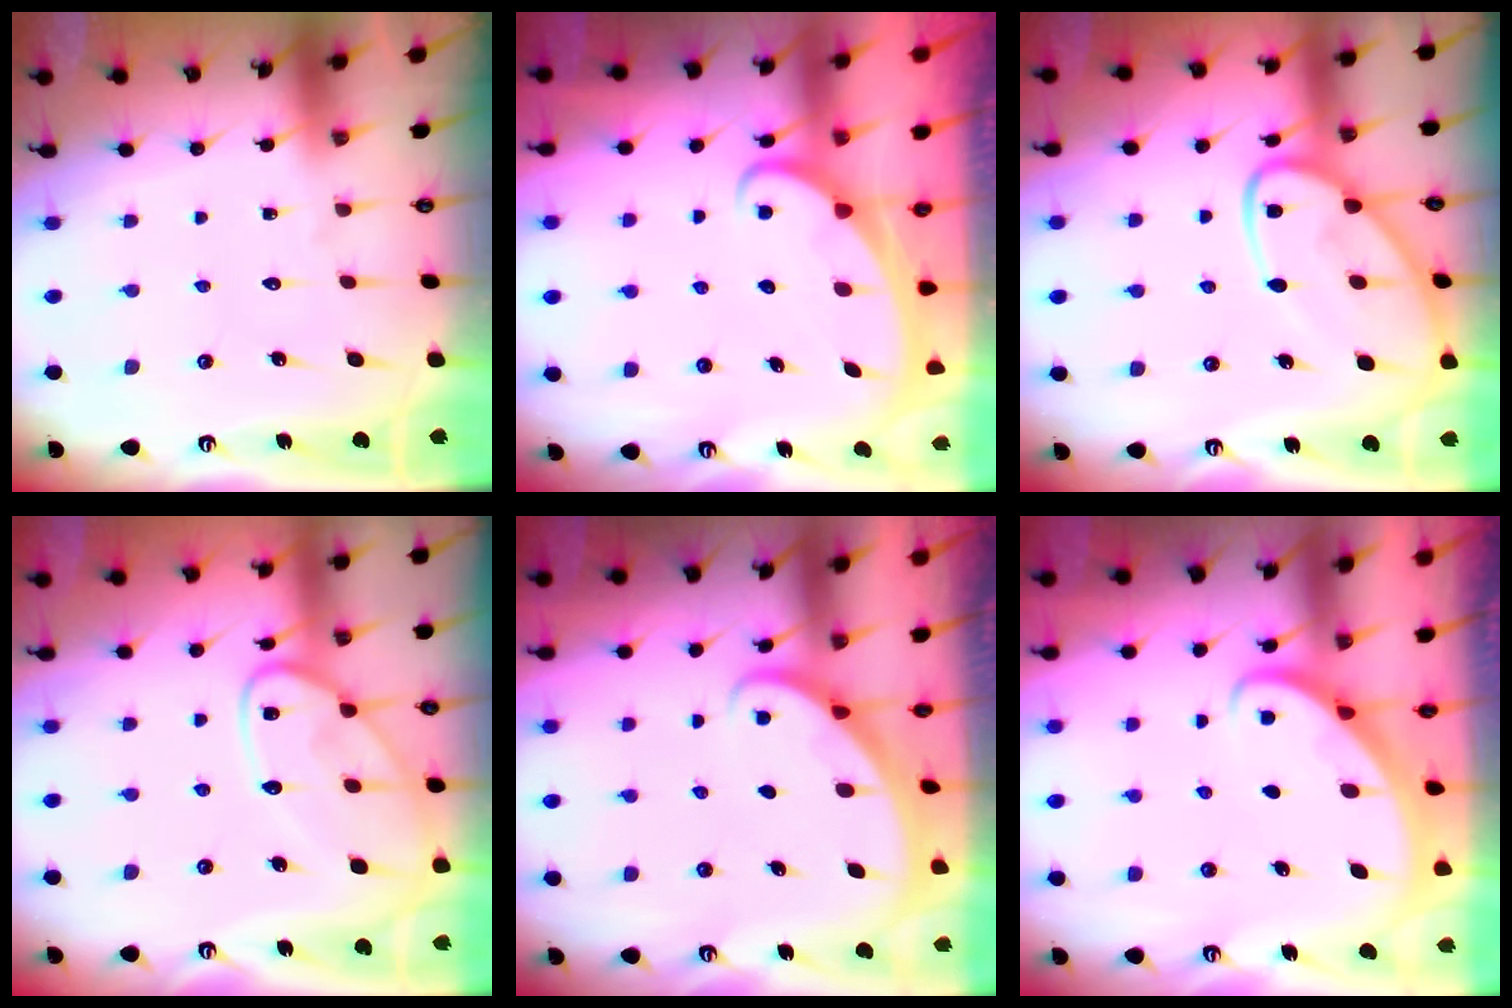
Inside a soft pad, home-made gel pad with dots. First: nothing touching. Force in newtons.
{"total": 2.4, "press": 2.3, "slide": 0.3}
{"total": 13.4, "press": 13.4, "slide": 1.3}
{"total": 14.0, "press": 14.0, "slide": 1.0}
{"total": 2.0, "press": 2.0, "slide": 0.1}
{"total": 2.7, "press": 2.7, "slide": 0.2}